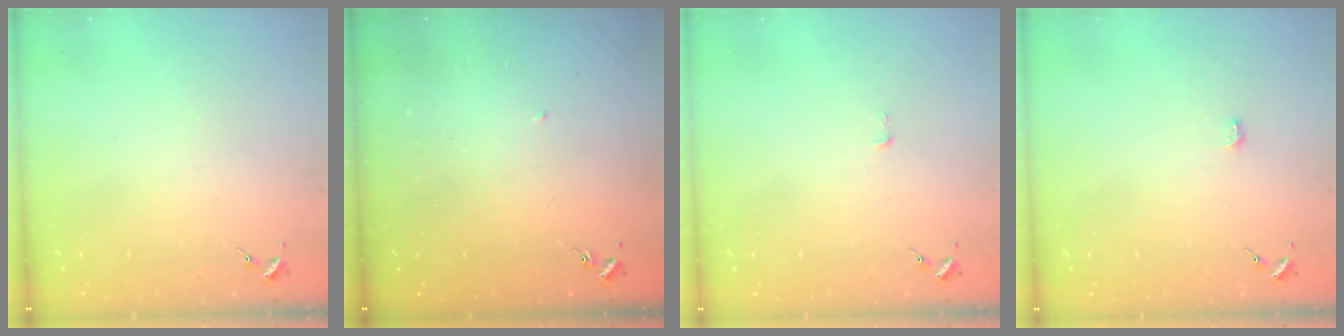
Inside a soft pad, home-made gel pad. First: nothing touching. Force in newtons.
{"total": 1.4, "press": 1.3, "slide": 0.1}
{"total": 2.6, "press": 2.6, "slide": 0.2}
{"total": 2.2, "press": 2.2, "slide": 0.2}